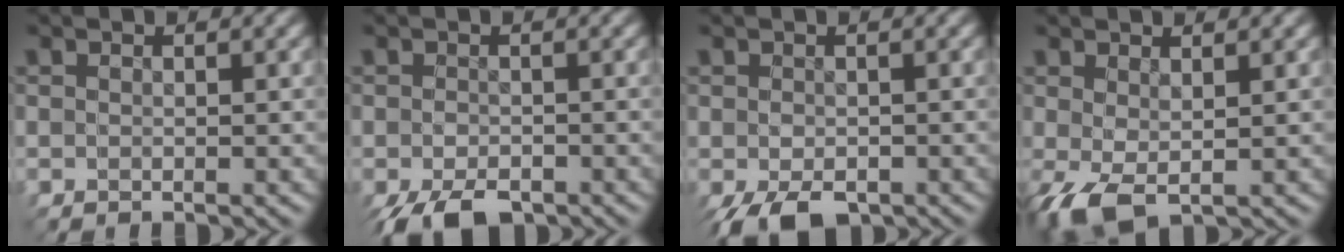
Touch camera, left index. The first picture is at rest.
{"total": 2.0, "force": [-2.0, 0.5, 0.2], "torque": [-0.012, -0.019, -0.019]}
{"total": 2.0, "force": [-1.4, 1.3, 0.7], "torque": [-0.011, -0.017, -0.009]}
{"total": 3.7, "force": [-1.8, 2.7, 1.8], "torque": [-0.022, -0.014, -0.015]}